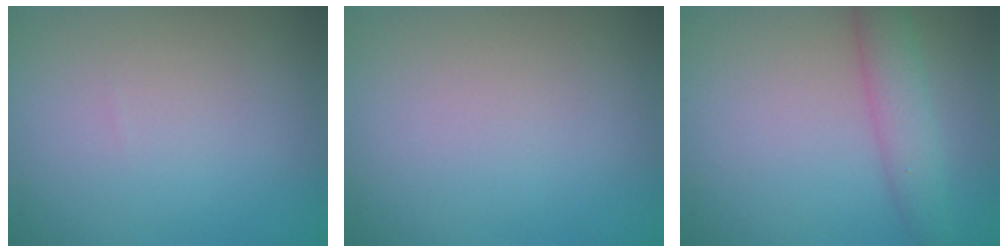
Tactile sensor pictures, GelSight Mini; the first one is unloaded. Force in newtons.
{"total": 0.0}
{"total": 3.5, "press": 3.5, "slide": 0.1}